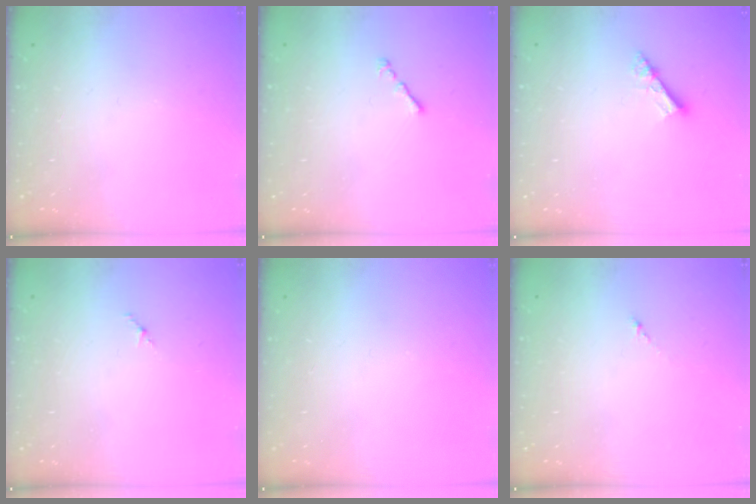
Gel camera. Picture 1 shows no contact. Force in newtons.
{"total": 1.0, "press": 0.9, "slide": 0.5}
{"total": 5.0, "press": 5.0, "slide": 0.3}
{"total": 1.2, "press": 1.1, "slide": 0.6}
{"total": 0.0}
{"total": 0.0}